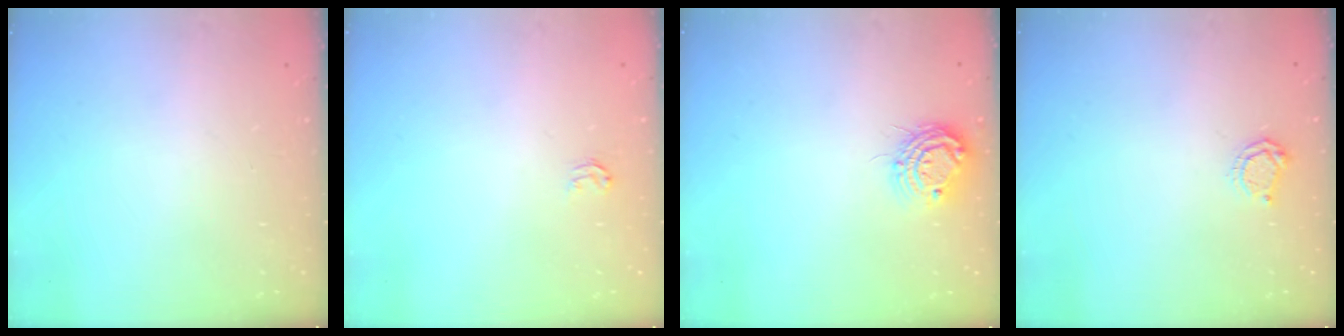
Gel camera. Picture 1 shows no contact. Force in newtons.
{"total": 2.9, "press": 2.9, "slide": 0.1}
{"total": 9.2, "press": 9.1, "slide": 0.6}
{"total": 4.9, "press": 4.9, "slide": 0.6}